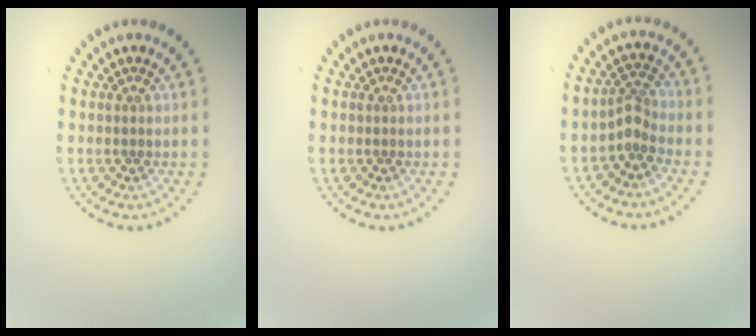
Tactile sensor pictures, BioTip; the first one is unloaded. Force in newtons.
{"total": 0.0}
{"total": 1.9, "press": 1.4, "slide": 1.4}